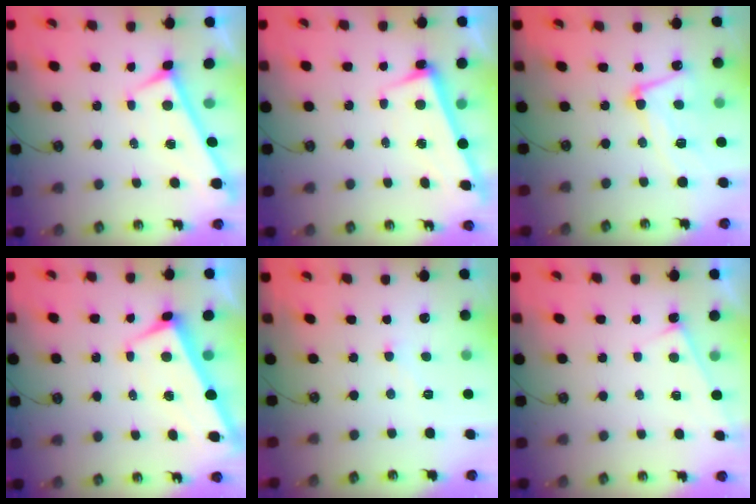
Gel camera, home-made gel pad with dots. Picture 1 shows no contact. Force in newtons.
{"total": 2.5, "press": 2.4, "slide": 0.7}
{"total": 11.2, "press": 11.2, "slide": 1.0}
{"total": 0.9, "press": 0.2, "slide": 0.9}
{"total": 0.8, "press": 0.6, "slide": 0.5}
{"total": 3.2, "press": 3.2, "slide": 0.3}